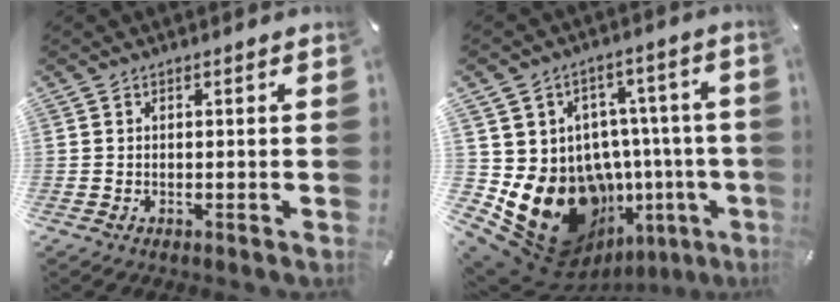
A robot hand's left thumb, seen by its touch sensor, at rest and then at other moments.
{"total": 22.5, "force": [-7.5, 16.0, 13.9], "torque": [-0.236, 0.014, -0.076]}